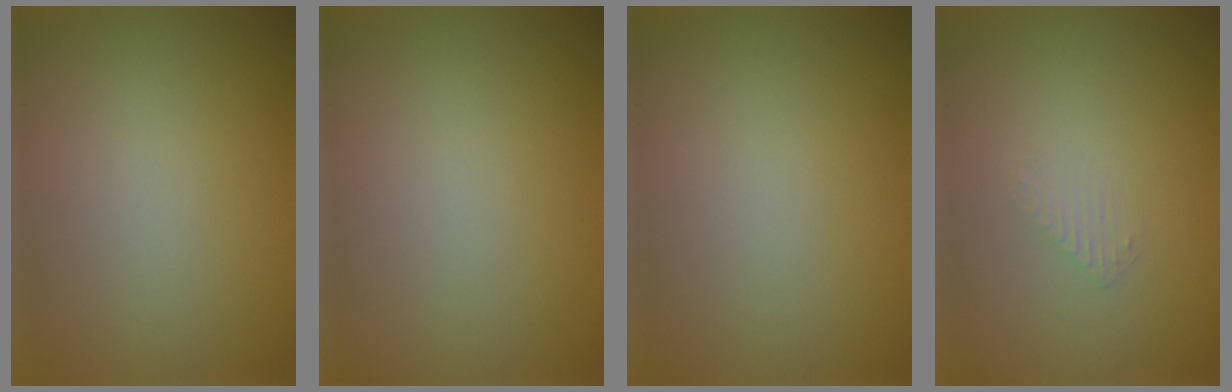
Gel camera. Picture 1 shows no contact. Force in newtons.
{"total": 0.0}
{"total": 0.0}
{"total": 0.6, "press": 0.4, "slide": 0.5}